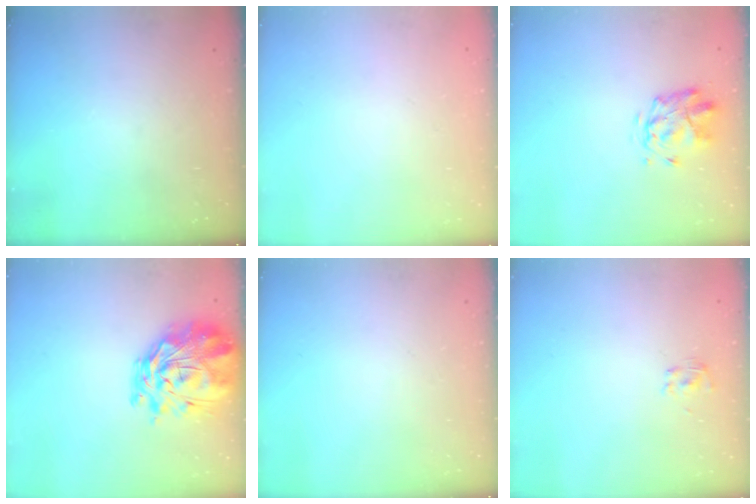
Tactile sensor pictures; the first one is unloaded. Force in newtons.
{"total": 1.6, "press": 1.6, "slide": 0.2}
{"total": 2.8, "press": 2.4, "slide": 1.5}
{"total": 4.5, "press": 4.0, "slide": 2.1}
{"total": 0.0}
{"total": 1.9, "press": 1.6, "slide": 1.0}